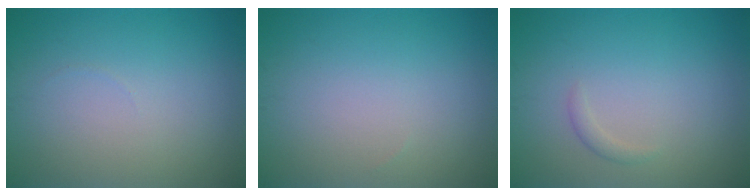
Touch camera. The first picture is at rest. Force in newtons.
{"total": 0.0}
{"total": 0.8, "press": 0.8, "slide": 0.1}